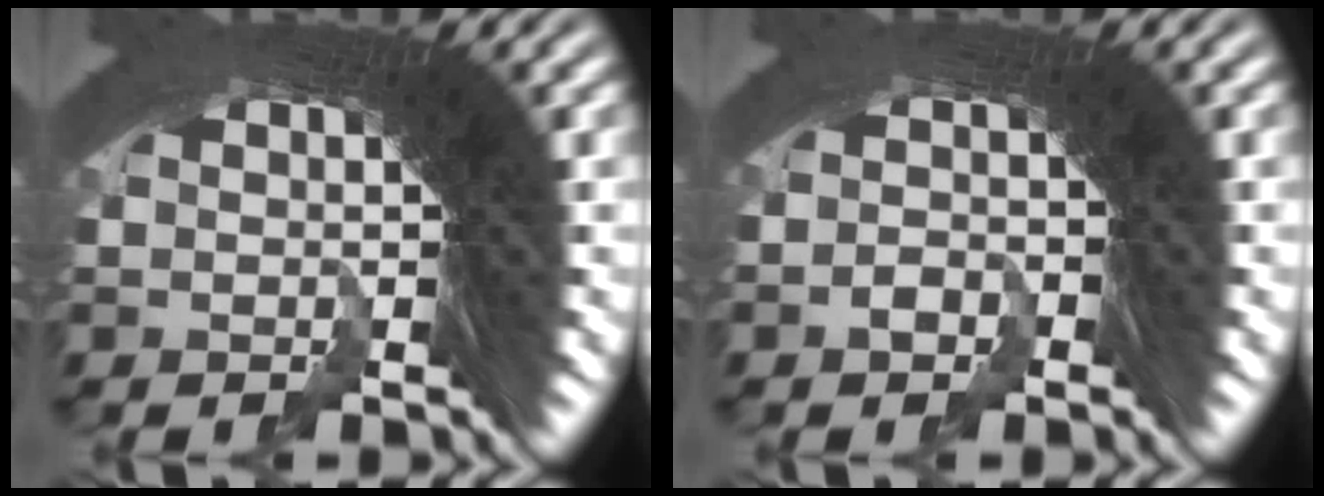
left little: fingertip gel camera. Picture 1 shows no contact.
{"total": 2.6, "force": [-2.4, 0.7, -0.9], "torque": [0.011, -0.013, -0.036]}